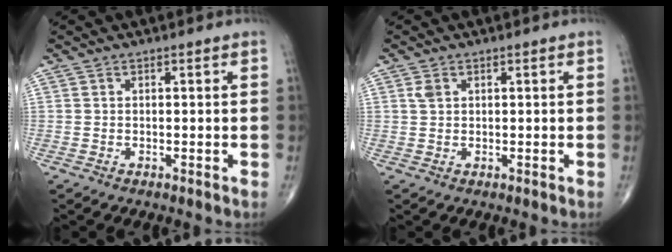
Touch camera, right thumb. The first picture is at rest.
{"total": 1.6, "force": [0.7, 1.0, 1.0], "torque": [-0.021, 0.004, 0.018]}